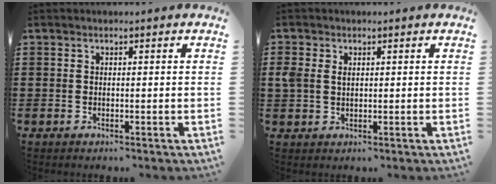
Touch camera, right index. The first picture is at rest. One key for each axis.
{"total": 2.0, "fx": 0.6, "fy": 1.5, "fz": 1.2, "tx": -0.028, "ty": 0.008, "tz": 0.010}